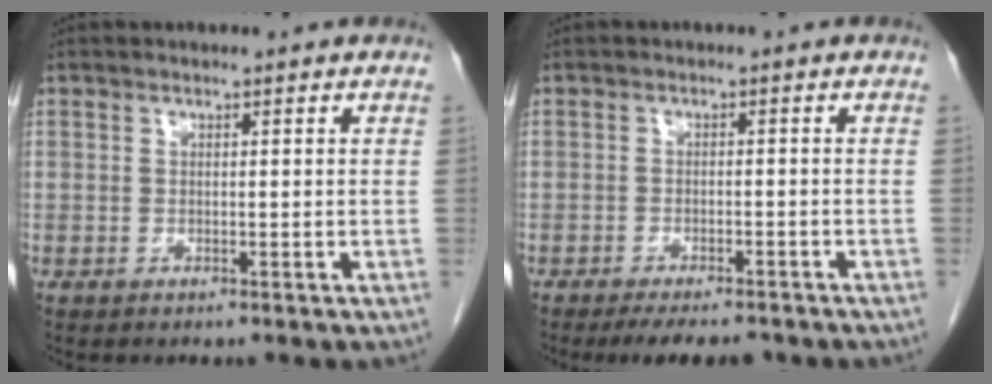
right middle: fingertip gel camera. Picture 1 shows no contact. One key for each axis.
{"total": 7.0, "fx": -5.9, "fy": 1.9, "fz": 3.3, "tx": -0.040, "ty": -0.005, "tz": -0.084}